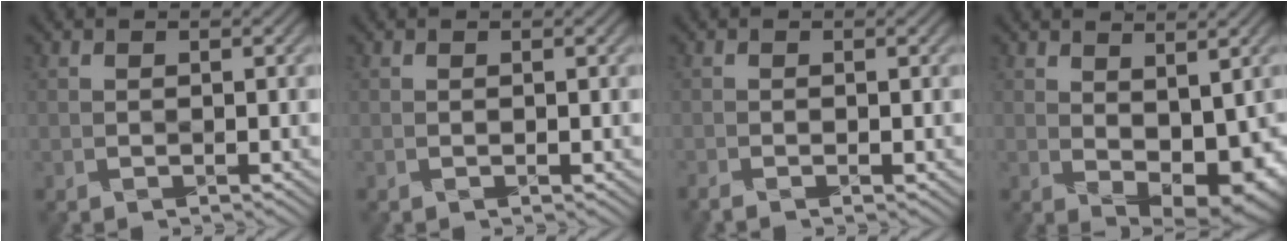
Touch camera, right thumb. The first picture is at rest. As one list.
[{"total": 0.0}, {"total": 0.9, "force": [-0.7, 0.2, 0.5], "torque": [-0.015, -0.002, -0.015]}, {"total": 7.7, "force": [0.2, 3.9, 6.7], "torque": [-0.091, -0.007, 0.016]}]